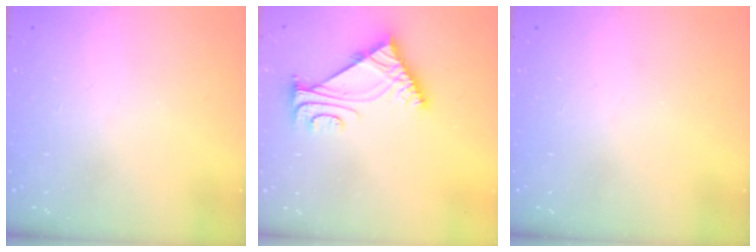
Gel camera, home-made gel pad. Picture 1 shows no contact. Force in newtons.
{"total": 6.7, "press": 6.7, "slide": 0.8}
{"total": 0.0}